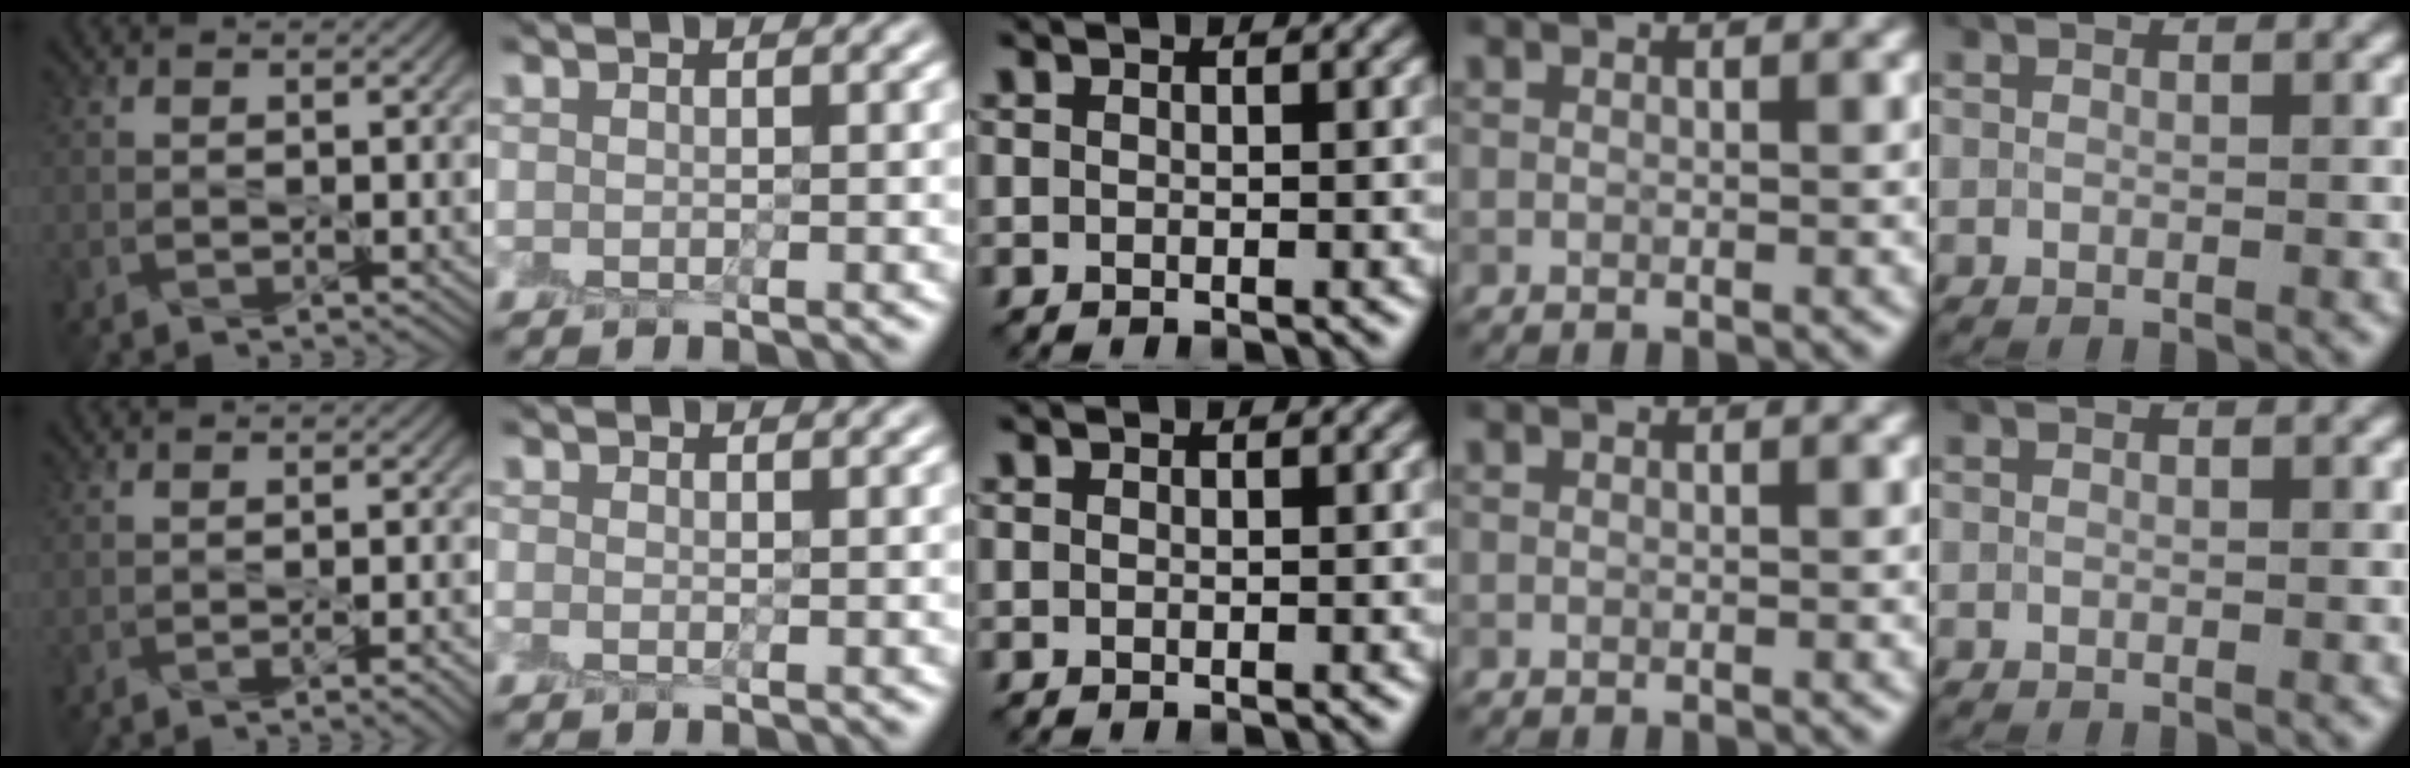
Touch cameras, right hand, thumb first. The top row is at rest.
{"thumb": {"total": 1.8, "force": [-0.9, 0.3, 1.5], "torque": [-0.025, -0.001, -0.013]}, "index": {"total": 0.5, "force": [-0.5, -0.1, 0.0], "torque": [0.003, -0.003, -0.010]}}